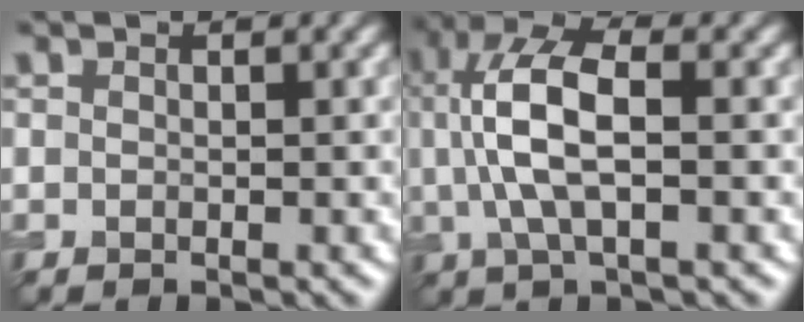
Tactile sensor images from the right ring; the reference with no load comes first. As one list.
[{"total": 6.9, "force": [0.7, 2.7, 6.3], "torque": [-0.136, 0.008, 0.009]}]